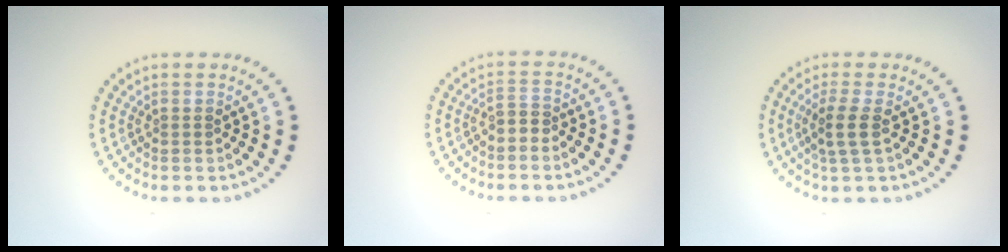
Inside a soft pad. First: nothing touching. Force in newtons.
{"total": 1.2, "press": 1.0, "slide": 0.6}
{"total": 2.3, "press": 2.0, "slide": 1.2}